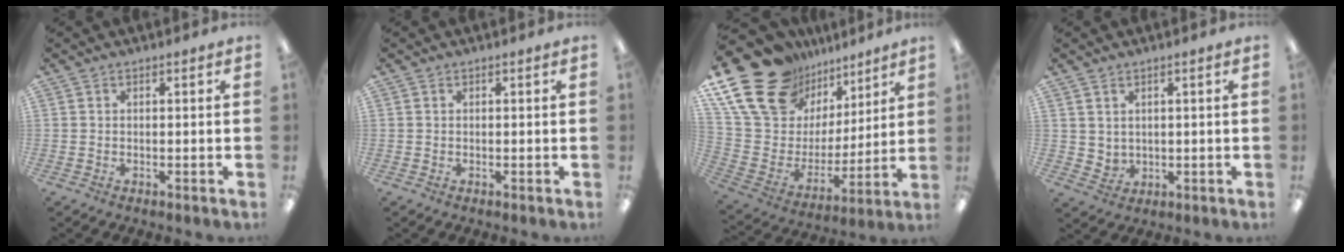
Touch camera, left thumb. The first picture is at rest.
{"total": 0.0}
{"total": 21.8, "force": [14.9, 12.9, 9.5], "torque": [-0.190, -0.095, 0.284]}
{"total": 2.6, "force": [2.0, 1.7, 0.3], "torque": [-0.010, -0.010, 0.037]}